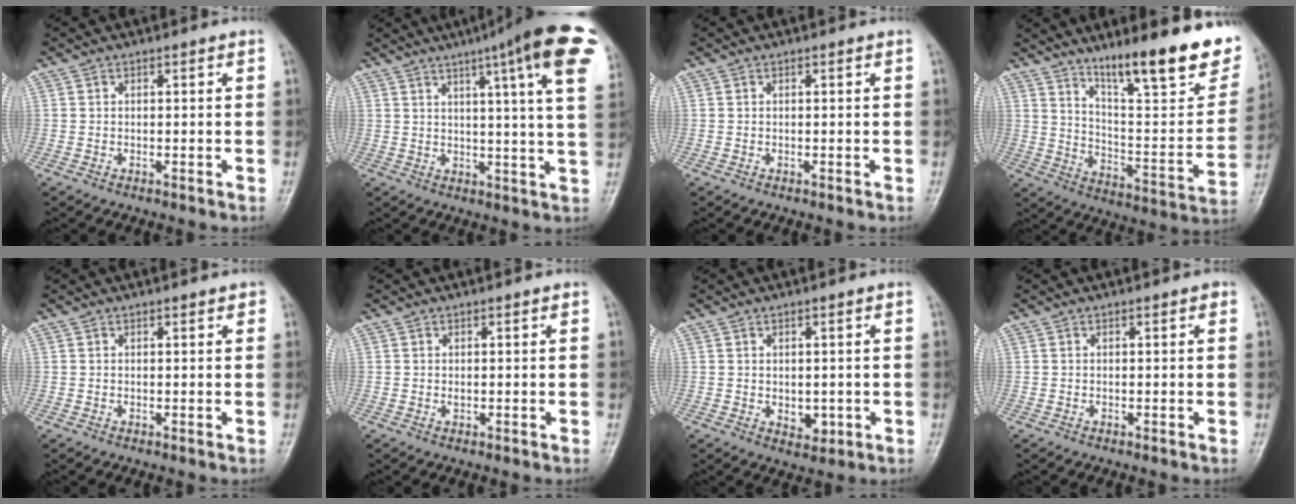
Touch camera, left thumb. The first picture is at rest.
{"total": 19.5, "force": [9.9, 2.2, 16.6], "torque": [-0.216, -0.018, 0.111]}
{"total": 0.0}
{"total": 24.2, "force": [16.1, 5.3, 17.3], "torque": [-0.213, -0.082, 0.253]}
{"total": 1.1, "force": [0.7, 0.5, 0.8], "torque": [-0.006, 0.000, 0.006]}
{"total": 0.7, "force": [0.2, 0.4, 0.5], "torque": [-0.004, 0.000, 0.003]}
{"total": 3.5, "force": [-0.3, 2.4, 2.4], "torque": [-0.020, -0.005, 0.006]}
{"total": 0.6, "force": [0.3, 0.3, 0.5], "torque": [-0.004, 0.001, 0.000]}